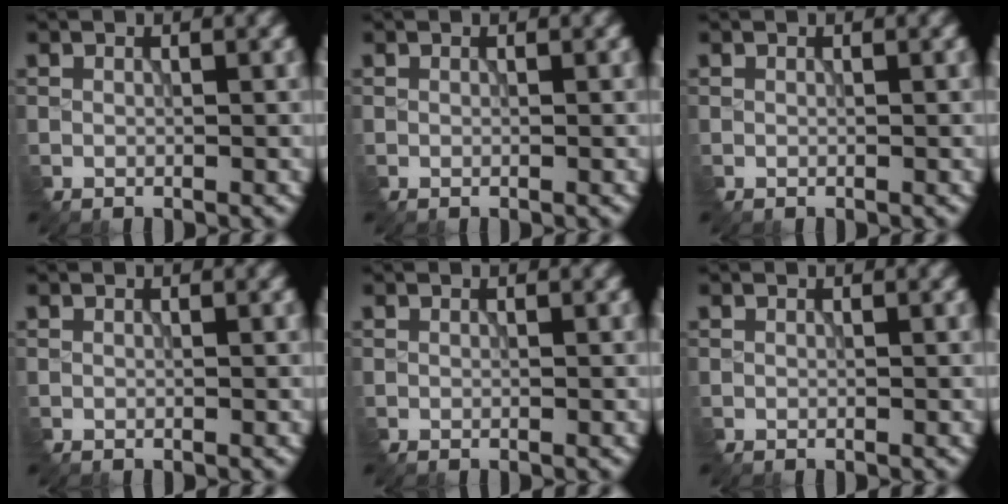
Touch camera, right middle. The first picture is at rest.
{"total": 0.0}
{"total": 0.0}
{"total": 0.0}
{"total": 0.0}
{"total": 0.0}